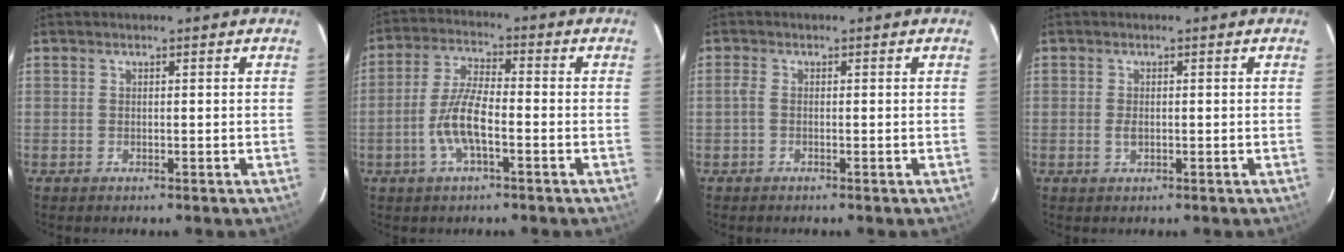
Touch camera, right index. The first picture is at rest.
{"total": 8.0, "force": [-2.8, 2.1, 7.2], "torque": [-0.150, 0.005, -0.055]}
{"total": 1.1, "force": [-0.3, 0.5, 0.9], "torque": [-0.019, 0.003, -0.008]}
{"total": 1.2, "force": [-0.2, 0.8, 1.0], "torque": [-0.018, 0.000, -0.002]}